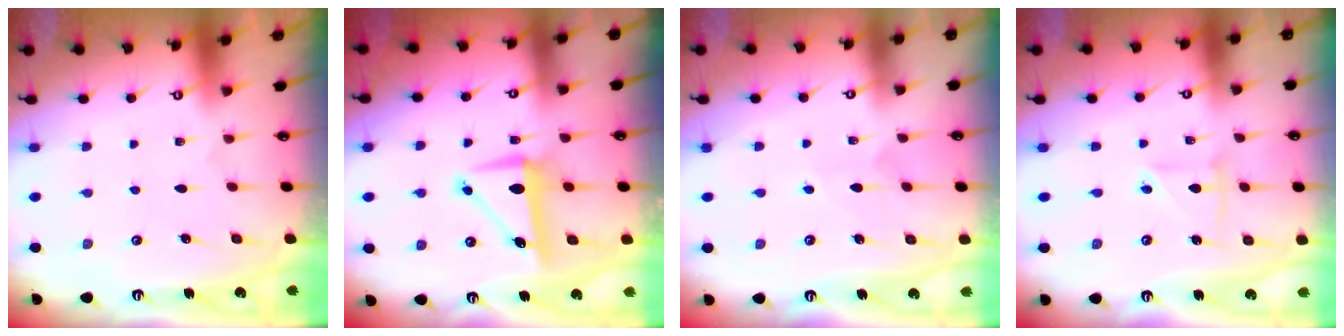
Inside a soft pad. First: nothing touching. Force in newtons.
{"total": 7.3, "press": 6.9, "slide": 2.4}
{"total": 3.7, "press": 3.7, "slide": 0.4}
{"total": 3.1, "press": 3.0, "slide": 0.9}